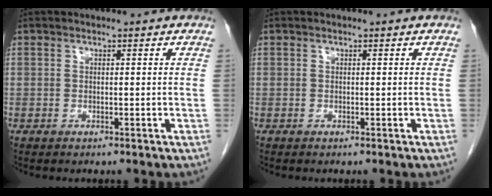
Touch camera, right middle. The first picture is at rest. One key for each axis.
{"total": 0.0}